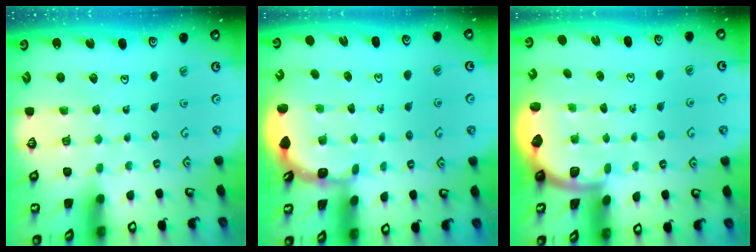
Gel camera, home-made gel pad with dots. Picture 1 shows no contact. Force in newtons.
{"total": 1.9, "press": 1.8, "slide": 0.6}
{"total": 1.9, "press": 1.8, "slide": 0.5}